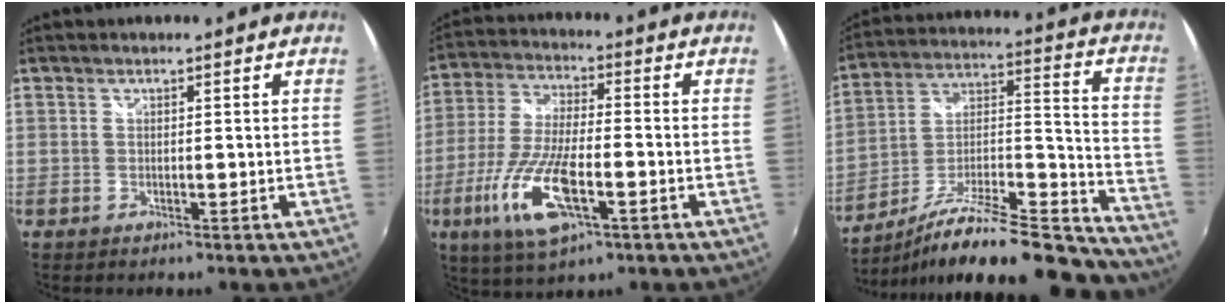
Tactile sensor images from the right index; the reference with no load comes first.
{"total": 14.7, "force": [-5.7, 4.7, 12.7], "torque": [-0.274, -0.020, -0.108]}
{"total": 26.0, "force": [-21.5, 5.5, 13.5], "torque": [-0.179, 0.001, -0.326]}